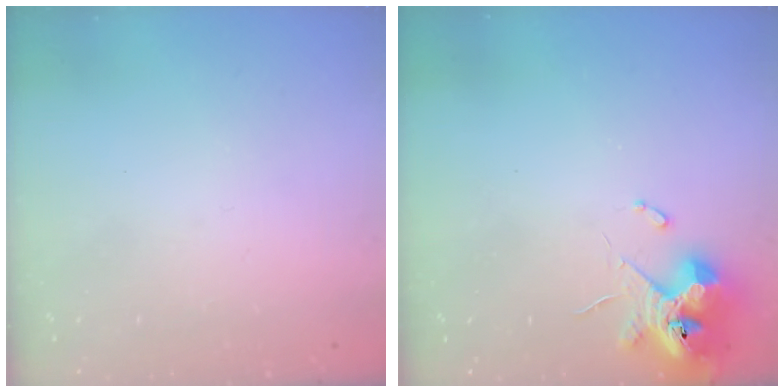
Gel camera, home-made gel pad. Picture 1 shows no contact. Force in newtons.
{"total": 10.6, "press": 10.5, "slide": 0.9}